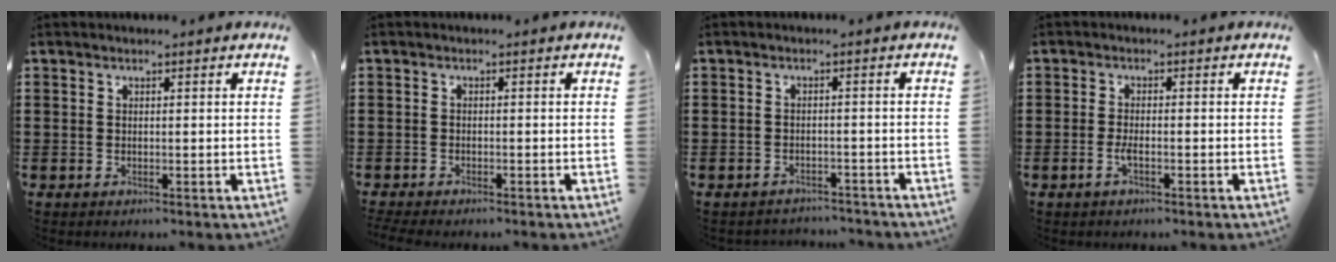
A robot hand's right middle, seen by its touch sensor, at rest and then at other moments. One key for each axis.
{"total": 1.0, "fx": -1.0, "fy": 0.0, "fz": 0.2, "tx": -0.008, "ty": -0.004, "tz": -0.019}
{"total": 1.9, "fx": -1.9, "fy": 0.2, "fz": -0.1, "tx": -0.006, "ty": -0.001, "tz": -0.043}
{"total": 1.9, "fx": -0.8, "fy": 0.4, "fz": 1.7, "tx": -0.040, "ty": -0.003, "tz": -0.016}